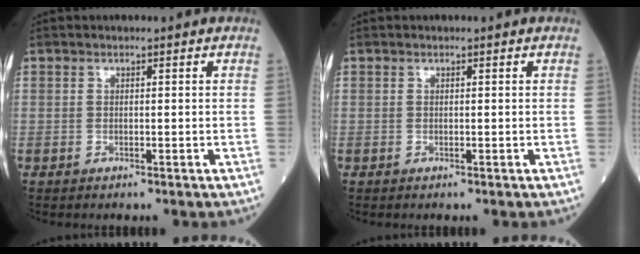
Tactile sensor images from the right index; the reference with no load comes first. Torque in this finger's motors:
{"motor_torque": [0.00, 0.00, 0.02, 0.01]}